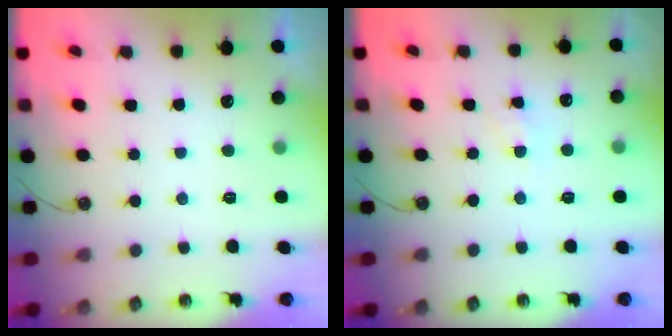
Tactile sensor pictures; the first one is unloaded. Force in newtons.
{"total": 4.2, "press": 4.1, "slide": 0.6}